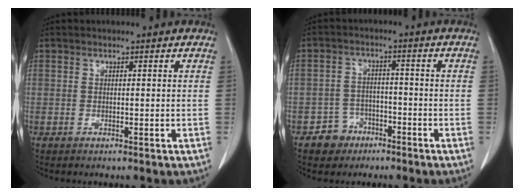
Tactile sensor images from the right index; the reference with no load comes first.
{"total": 4.7, "force": [-2.9, 3.8, 0.2], "torque": [0.005, 0.016, -0.043]}